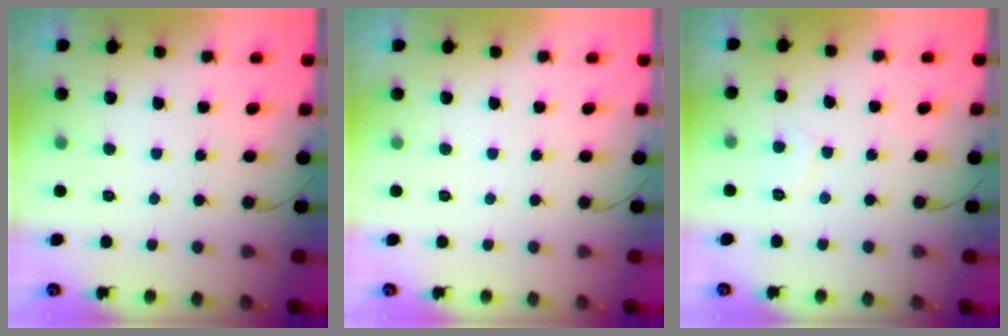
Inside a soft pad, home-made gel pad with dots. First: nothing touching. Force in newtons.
{"total": 0.0}
{"total": 2.9, "press": 2.9, "slide": 0.3}